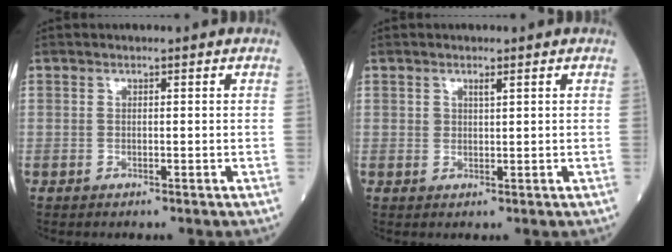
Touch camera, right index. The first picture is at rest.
{"total": 1.2, "force": [0.8, 0.3, 0.8], "torque": [-0.014, -0.002, 0.014]}